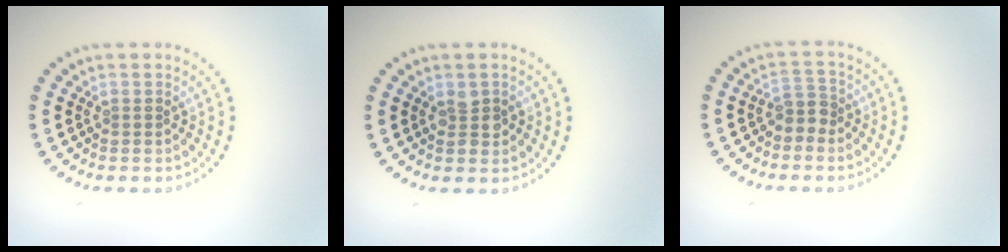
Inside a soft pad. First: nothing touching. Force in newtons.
{"total": 1.4, "press": 1.4, "slide": 0.2}
{"total": 1.9, "press": 1.4, "slide": 1.2}